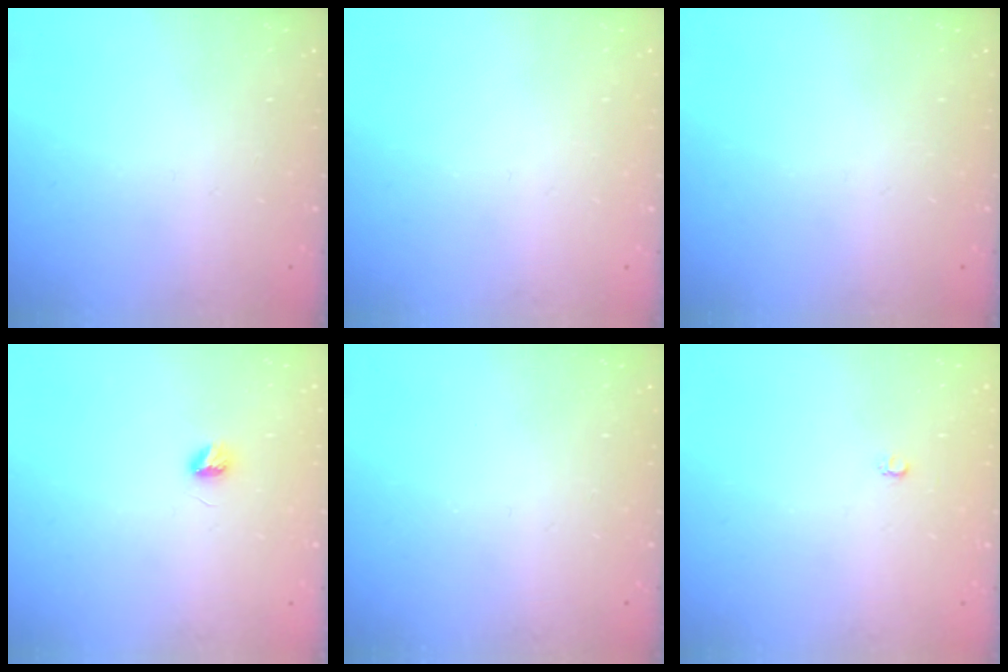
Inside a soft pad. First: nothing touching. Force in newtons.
{"total": 0.0}
{"total": 0.0}
{"total": 3.4, "press": 3.4, "slide": 0.4}
{"total": 0.0}
{"total": 2.6, "press": 2.6, "slide": 0.3}